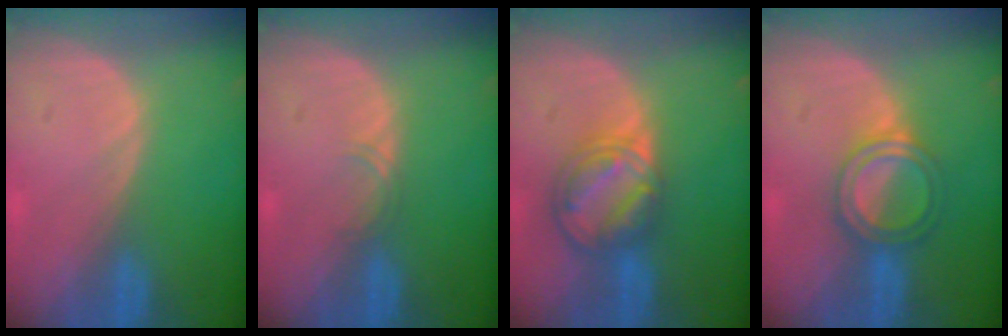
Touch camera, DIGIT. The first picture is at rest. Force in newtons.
{"total": 1.1, "press": 1.1, "slide": 0.1}
{"total": 8.2, "press": 7.0, "slide": 4.3}
{"total": 5.0, "press": 5.0, "slide": 0.7}